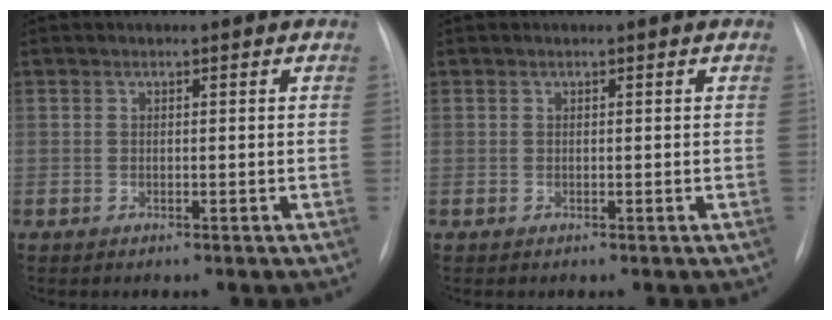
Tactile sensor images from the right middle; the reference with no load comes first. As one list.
[{"total": 0.0}]